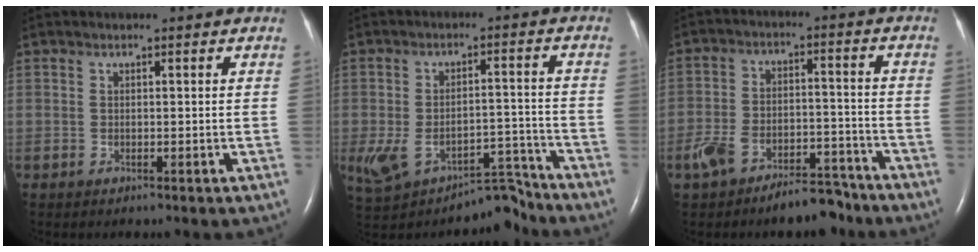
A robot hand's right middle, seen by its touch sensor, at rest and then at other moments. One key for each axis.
{"total": 8.7, "fx": -6.4, "fy": 3.8, "fz": 4.4, "tx": -0.079, "ty": 0.025, "tz": -0.102}
{"total": 9.7, "fx": -7.5, "fy": 4.1, "fz": 4.6, "tx": -0.089, "ty": 0.022, "tz": -0.123}